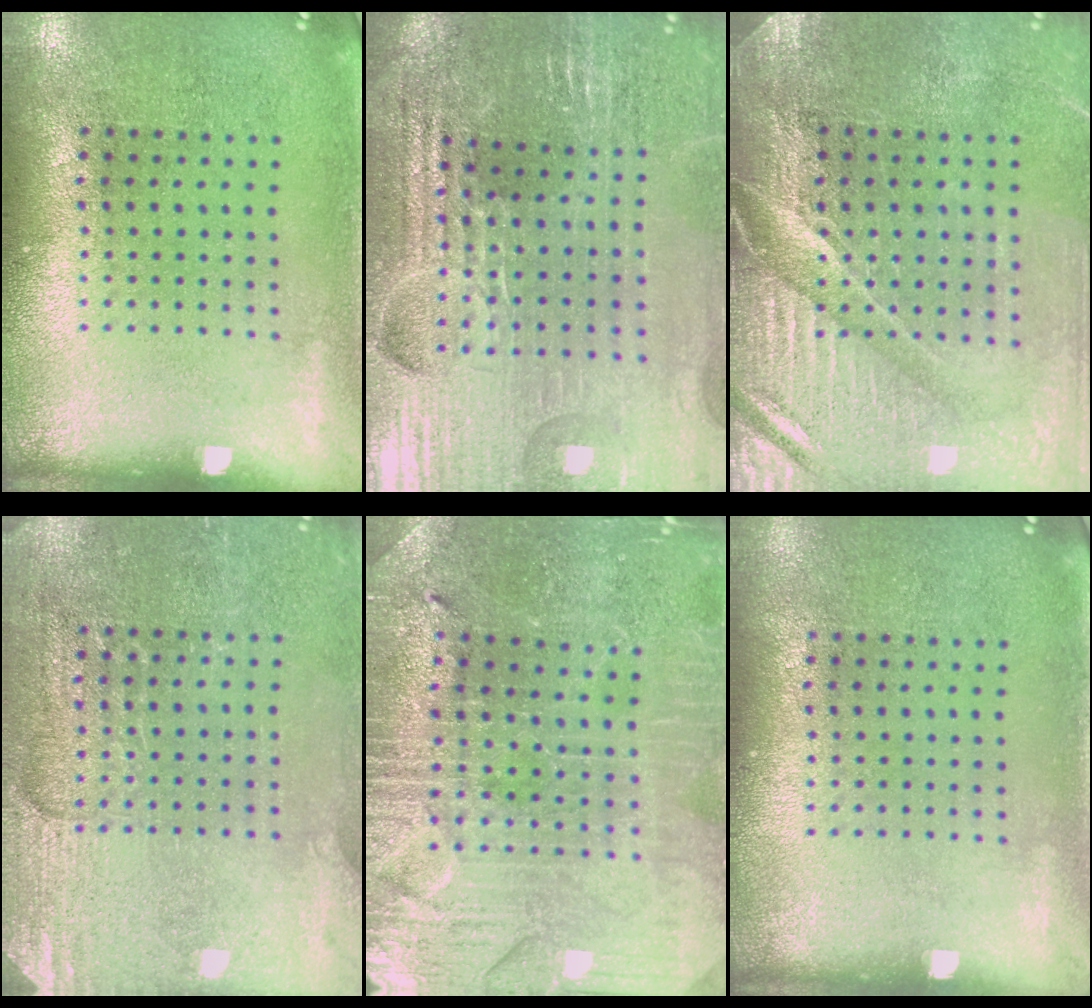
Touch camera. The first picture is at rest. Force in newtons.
{"total": 4.2, "press": 4.0, "slide": 1.1}
{"total": 3.8, "press": 3.6, "slide": 1.3}
{"total": 2.9, "press": 2.9, "slide": 0.3}
{"total": 3.3, "press": 3.2, "slide": 0.5}
{"total": 0.0}